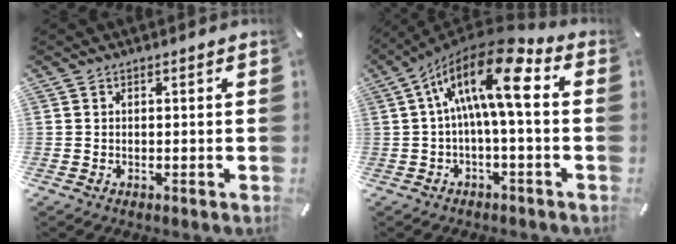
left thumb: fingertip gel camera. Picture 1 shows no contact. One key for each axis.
{"total": 17.1, "fx": 3.0, "fy": 5.7, "fz": 15.9, "tx": -0.294, "ty": -0.016, "tz": 0.045}